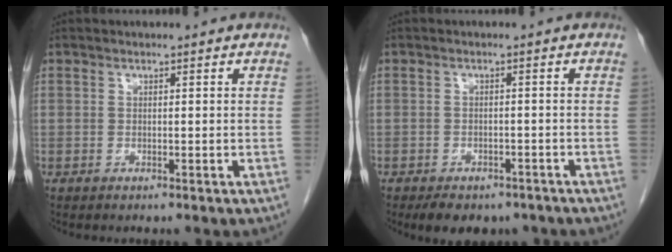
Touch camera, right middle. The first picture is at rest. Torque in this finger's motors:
{"motor_torque": [0.63, -0.50, 0.07, 0.02]}